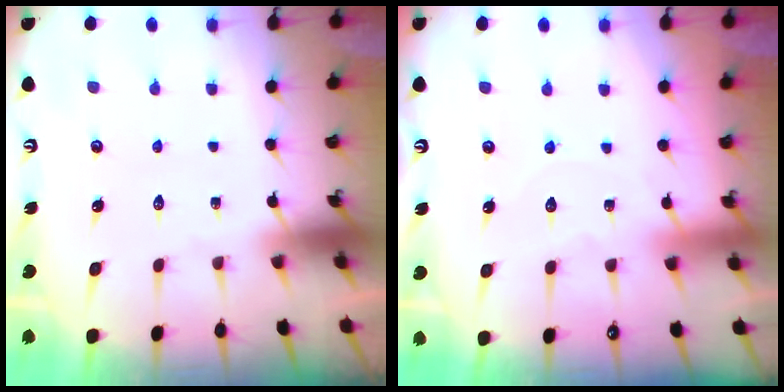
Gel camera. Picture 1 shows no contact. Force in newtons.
{"total": 5.5, "press": 5.5, "slide": 0.5}